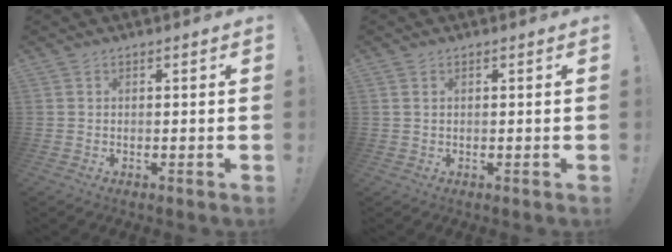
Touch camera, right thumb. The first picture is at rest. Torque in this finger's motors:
{"motor_torque": [0.00, 0.10, -0.19, -0.09, -0.02]}